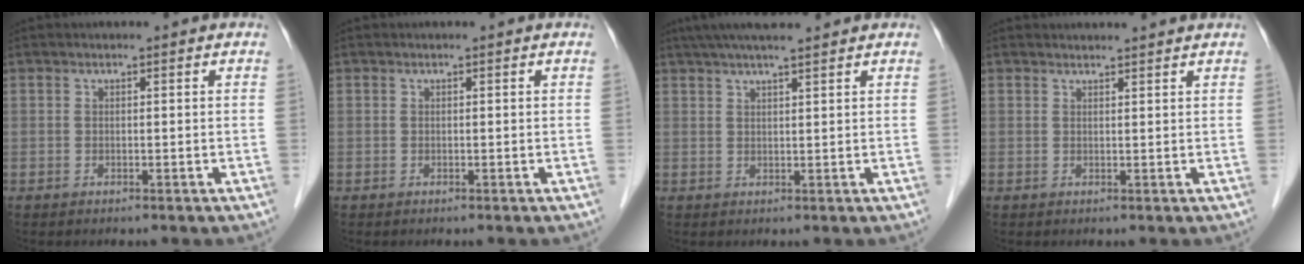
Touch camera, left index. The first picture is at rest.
{"total": 0.0}
{"total": 9.2, "force": [7.7, 0.6, 5.1], "torque": [-0.080, 0.035, 0.113]}
{"total": 3.5, "force": [3.4, -0.1, 0.6], "torque": [-0.011, 0.009, 0.040]}